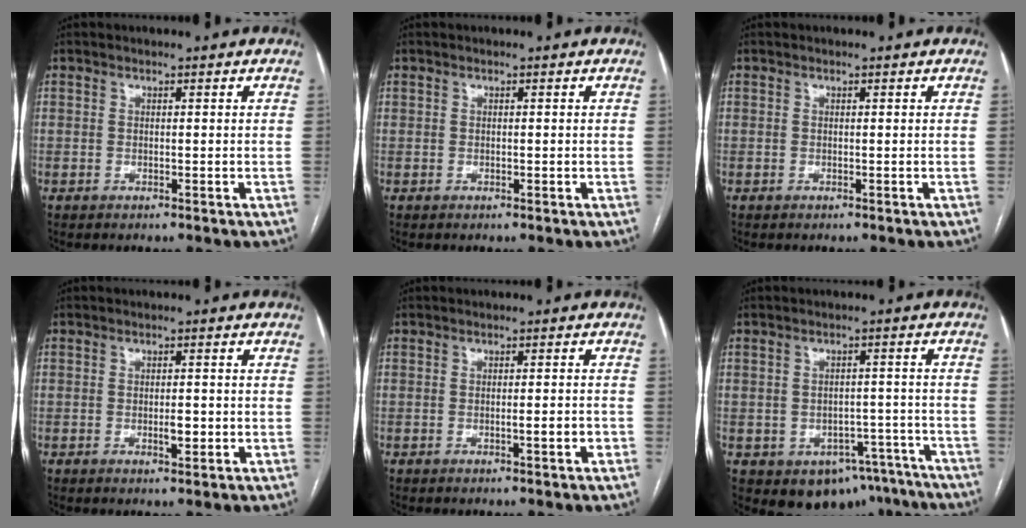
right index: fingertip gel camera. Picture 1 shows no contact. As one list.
[{"total": 0.0}, {"total": 0.0}, {"total": 2.4, "force": [-0.6, 0.9, 2.2], "torque": [-0.037, 0.001, -0.004]}, {"total": 2.0, "force": [-0.8, 0.2, 1.8], "torque": [-0.027, 0.001, -0.010]}, {"total": 11.0, "force": [-7.2, 7.5, 3.8], "torque": [-0.026, 0.025, -0.087]}]